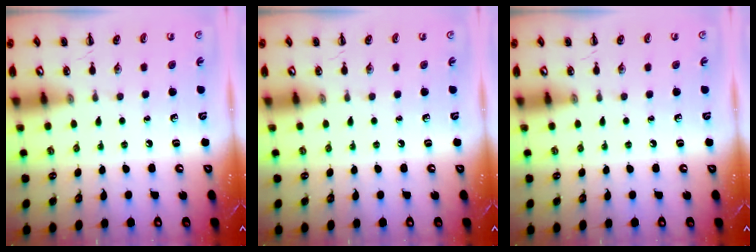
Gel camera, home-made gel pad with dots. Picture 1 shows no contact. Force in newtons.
{"total": 0.0}
{"total": 0.0}